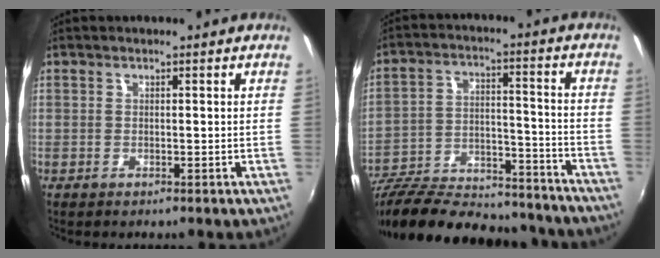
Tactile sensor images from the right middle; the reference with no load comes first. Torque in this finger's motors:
{"motor_torque": [0.89, -1.25, 0.30, 0.17]}